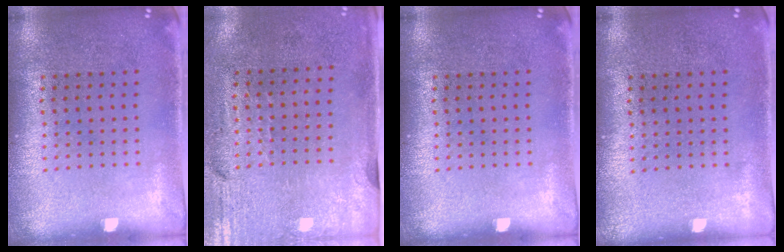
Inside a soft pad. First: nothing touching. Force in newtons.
{"total": 2.9, "press": 2.5, "slide": 1.5}
{"total": 0.0}
{"total": 0.0}